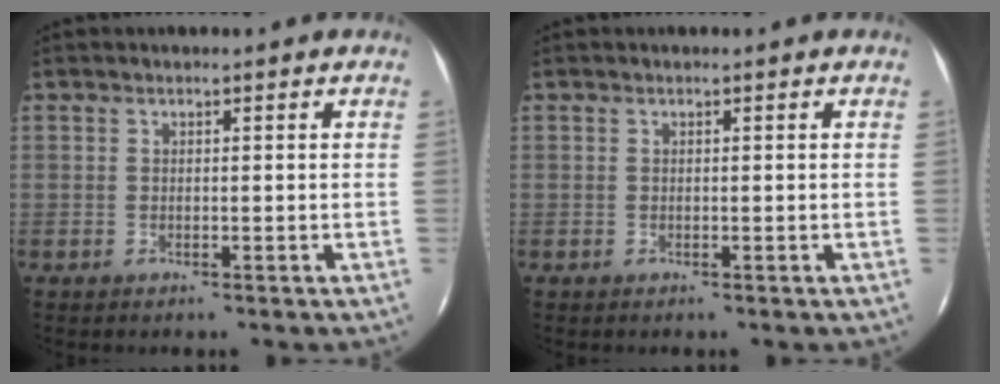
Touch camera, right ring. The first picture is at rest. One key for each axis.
{"total": 0.0}